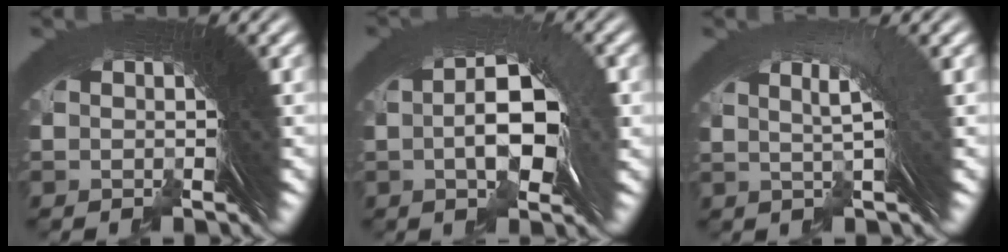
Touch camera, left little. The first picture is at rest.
{"total": 6.1, "force": [0.7, 2.4, 5.5], "torque": [-0.080, 0.009, 0.010]}
{"total": 2.9, "force": [1.3, -1.0, 2.4], "torque": [-0.017, 0.021, 0.018]}